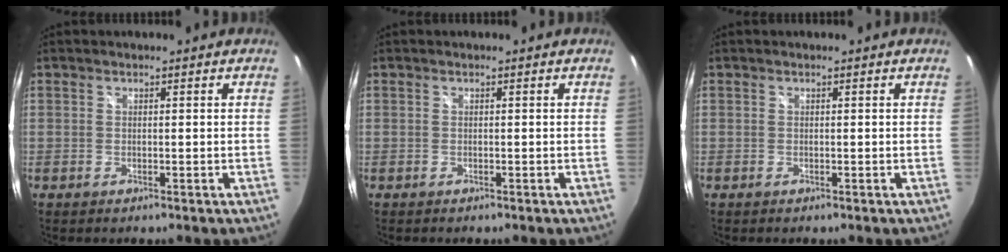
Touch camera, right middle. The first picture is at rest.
{"total": 0.0}
{"total": 0.0}